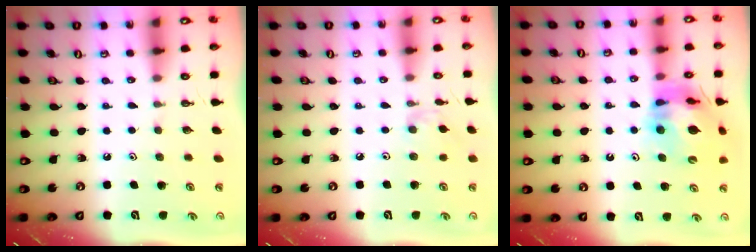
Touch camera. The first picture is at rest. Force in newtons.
{"total": 3.6, "press": 3.5, "slide": 0.6}
{"total": 15.8, "press": 15.7, "slide": 1.8}